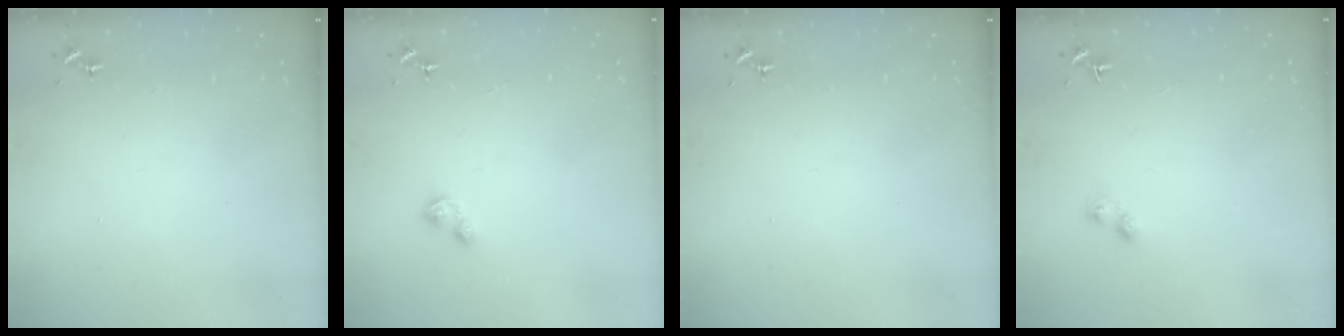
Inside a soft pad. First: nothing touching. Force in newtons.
{"total": 2.8, "press": 2.8, "slide": 0.5}
{"total": 0.0}
{"total": 3.6, "press": 3.6, "slide": 0.3}